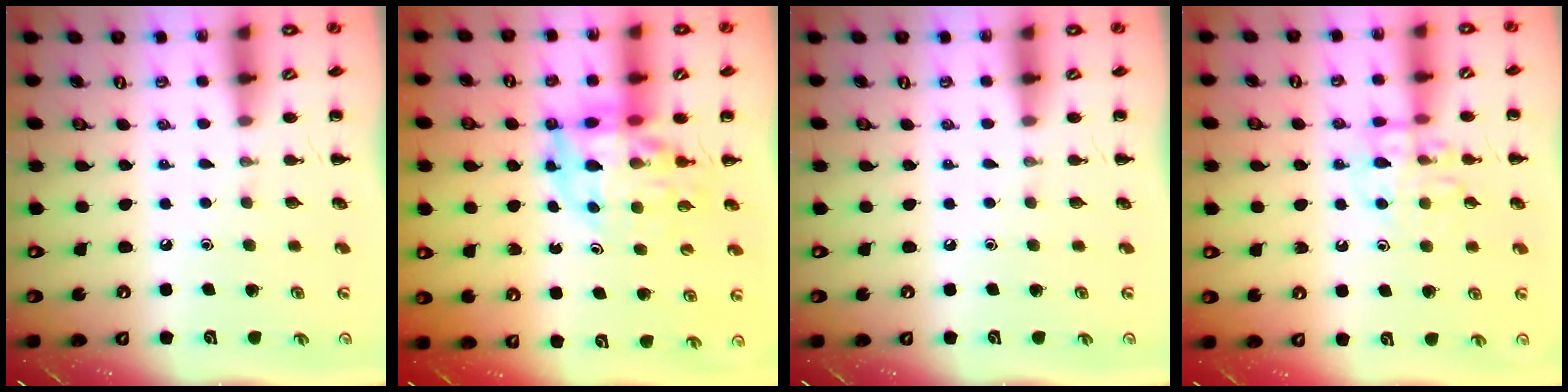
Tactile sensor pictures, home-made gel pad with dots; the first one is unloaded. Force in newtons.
{"total": 11.4, "press": 10.8, "slide": 3.5}
{"total": 0.0}
{"total": 11.5, "press": 11.4, "slide": 0.9}